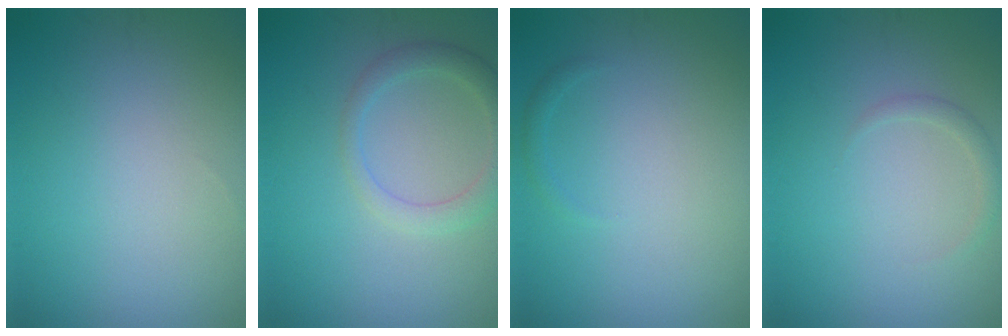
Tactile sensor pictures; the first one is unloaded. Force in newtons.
{"total": 2.6, "press": 2.6, "slide": 0.3}
{"total": 0.6, "press": 0.6, "slide": 0.0}
{"total": 1.0, "press": 1.0, "slide": 0.1}